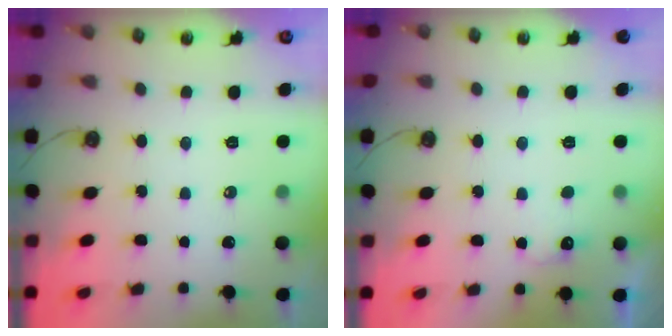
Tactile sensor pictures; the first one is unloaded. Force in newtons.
{"total": 5.2, "press": 5.1, "slide": 1.3}